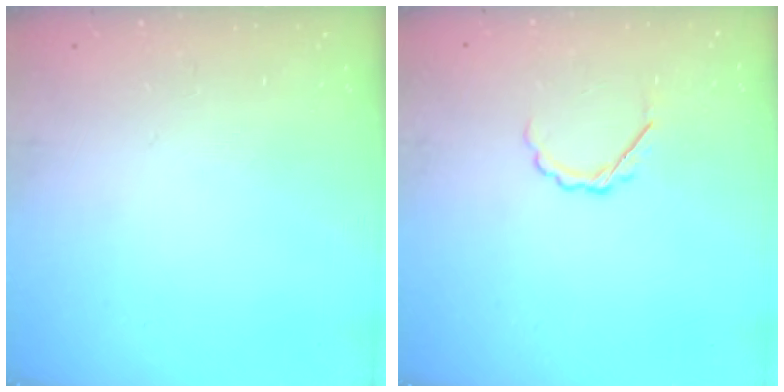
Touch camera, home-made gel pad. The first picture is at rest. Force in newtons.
{"total": 2.9, "press": 2.7, "slide": 0.9}